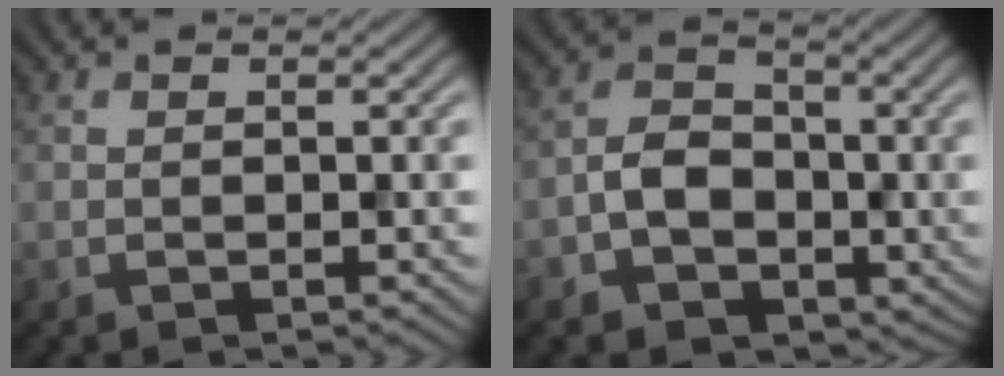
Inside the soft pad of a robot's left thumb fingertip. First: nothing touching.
{"total": 5.3, "force": [-1.8, 4.3, 2.5], "torque": [-0.040, -0.007, -0.035]}